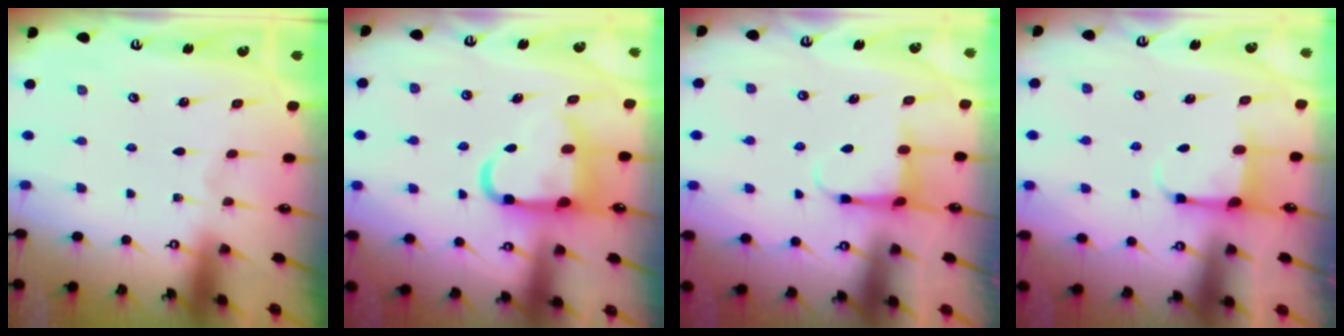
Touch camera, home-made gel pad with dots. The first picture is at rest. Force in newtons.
{"total": 10.7, "press": 10.6, "slide": 1.4}
{"total": 4.3, "press": 4.3, "slide": 0.5}
{"total": 3.8, "press": 3.7, "slide": 1.0}